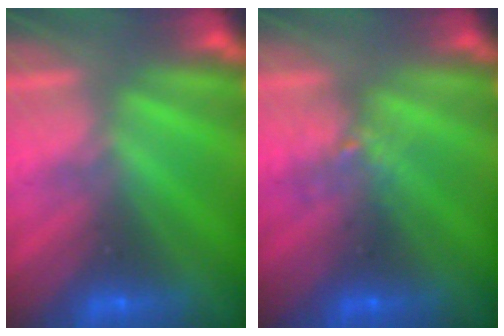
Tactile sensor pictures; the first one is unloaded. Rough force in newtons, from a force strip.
{"total": 2.1}